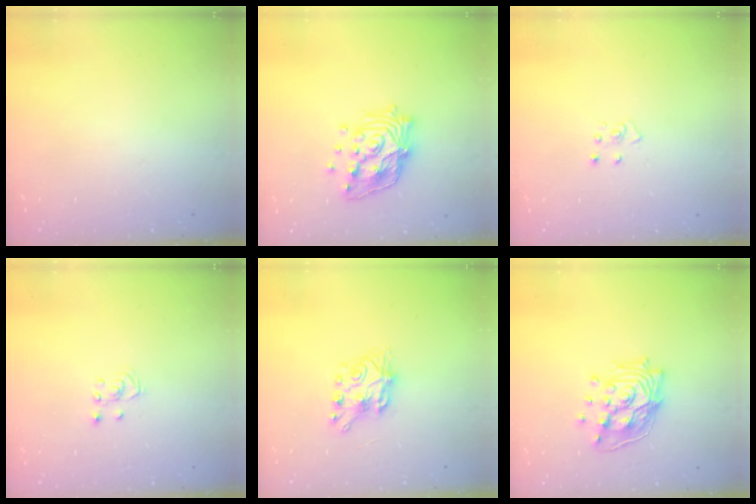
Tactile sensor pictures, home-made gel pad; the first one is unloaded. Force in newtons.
{"total": 17.5, "press": 17.2, "slide": 2.8}
{"total": 4.1, "press": 4.1, "slide": 0.3}
{"total": 2.5, "press": 2.5, "slide": 0.2}
{"total": 7.1, "press": 7.1, "slide": 0.2}
{"total": 15.9, "press": 15.1, "slide": 5.1}